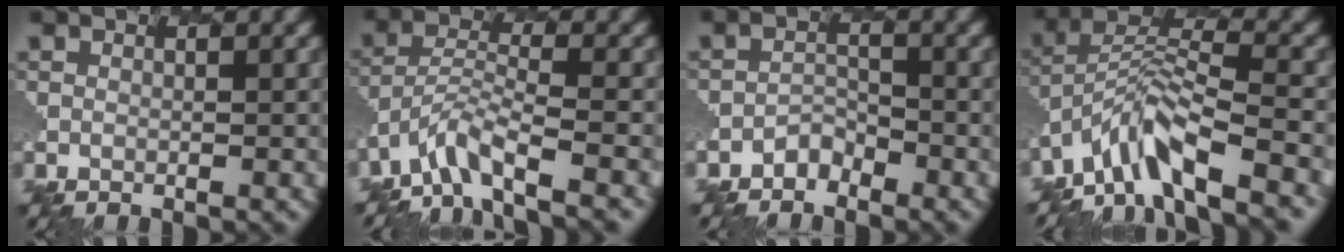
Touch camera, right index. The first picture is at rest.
{"total": 4.5, "force": [-3.9, 0.6, 2.1], "torque": [-0.052, 0.005, -0.083]}
{"total": 1.6, "force": [-1.4, 0.4, -0.7], "torque": [0.005, 0.012, -0.032]}
{"total": 7.5, "force": [-5.5, 2.0, 4.6], "torque": [-0.084, 0.012, -0.119]}